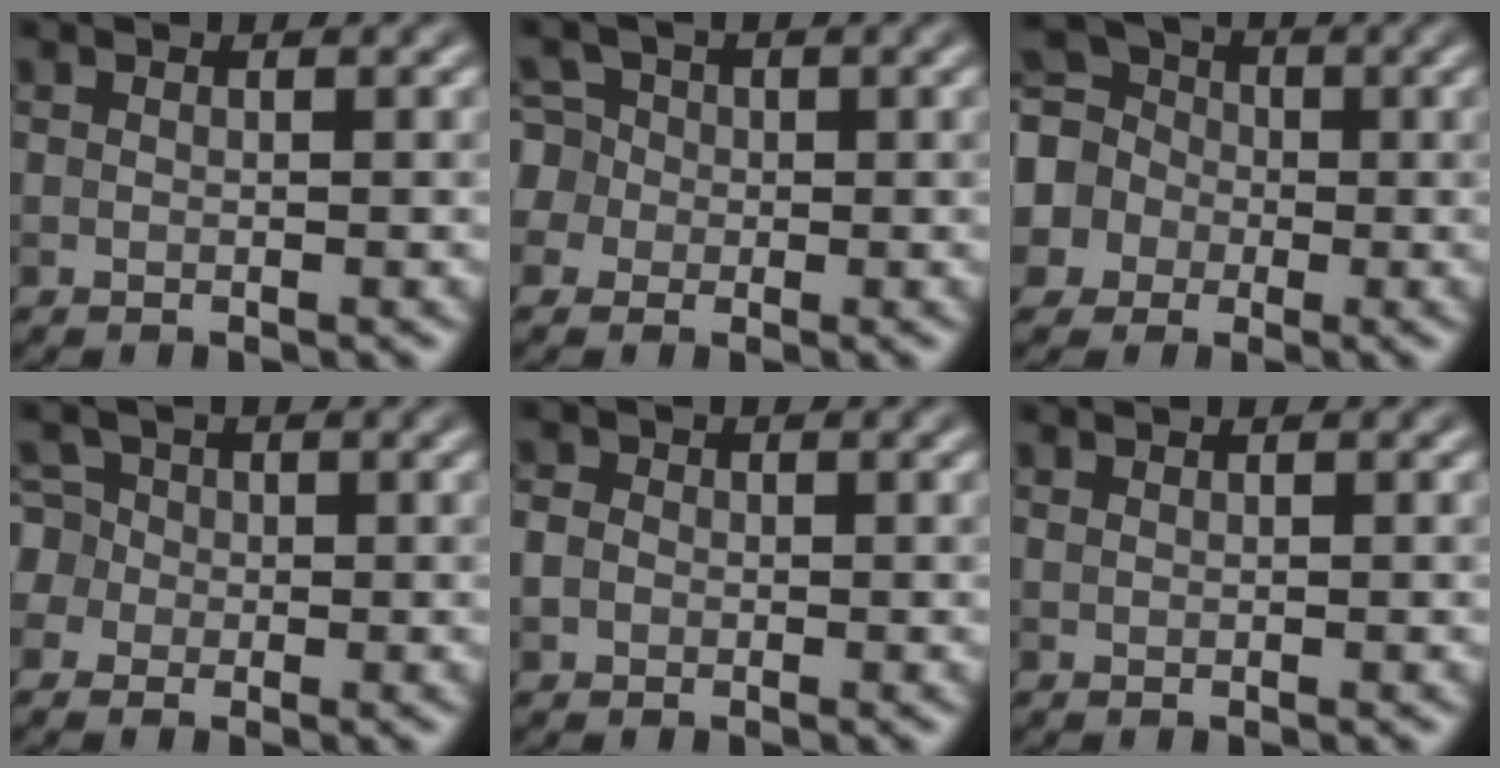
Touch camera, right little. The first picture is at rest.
{"total": 5.2, "force": [0.0, 5.0, 1.4], "torque": [-0.023, 0.032, -0.026]}
{"total": 9.4, "force": [0.1, 8.6, 3.8], "torque": [-0.107, 0.023, -0.043]}
{"total": 4.7, "force": [-0.4, 4.5, 1.3], "torque": [-0.016, 0.029, -0.040]}
{"total": 2.3, "force": [-0.1, 2.1, 1.0], "torque": [-0.010, 0.013, -0.016]}
{"total": 0.0}